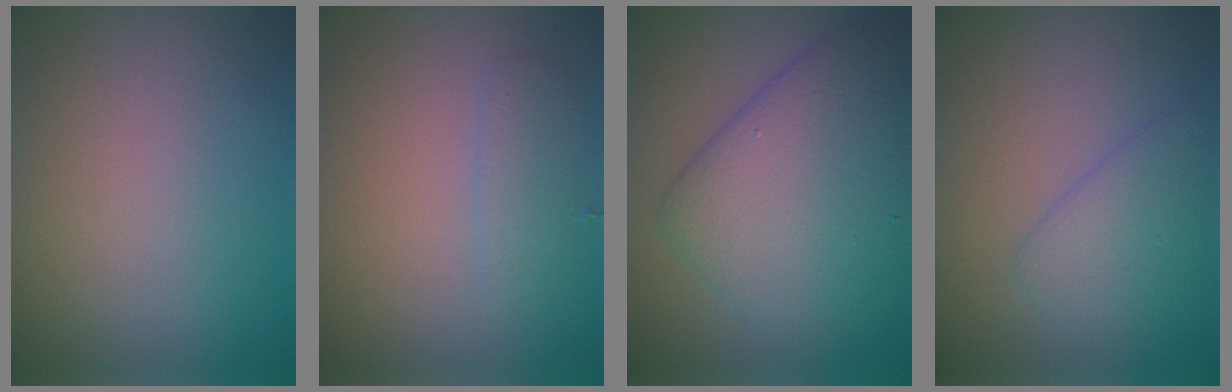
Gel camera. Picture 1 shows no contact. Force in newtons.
{"total": 1.7, "press": 1.7, "slide": 0.2}
{"total": 8.5, "press": 8.5, "slide": 0.4}
{"total": 3.0, "press": 3.0, "slide": 0.2}